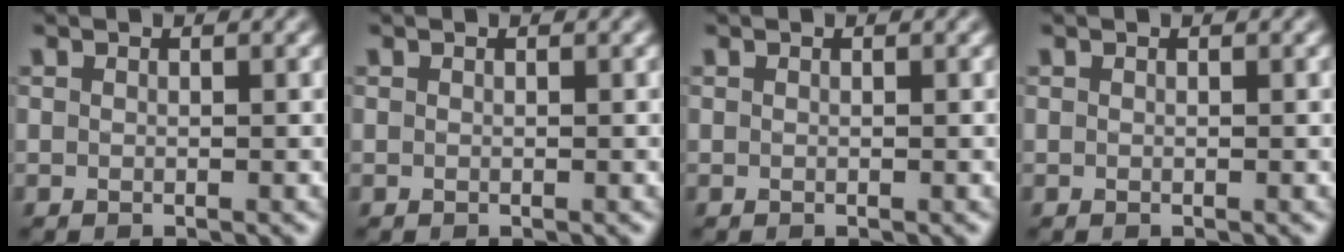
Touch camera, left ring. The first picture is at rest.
{"total": 0.0}
{"total": 0.0}
{"total": 0.0}